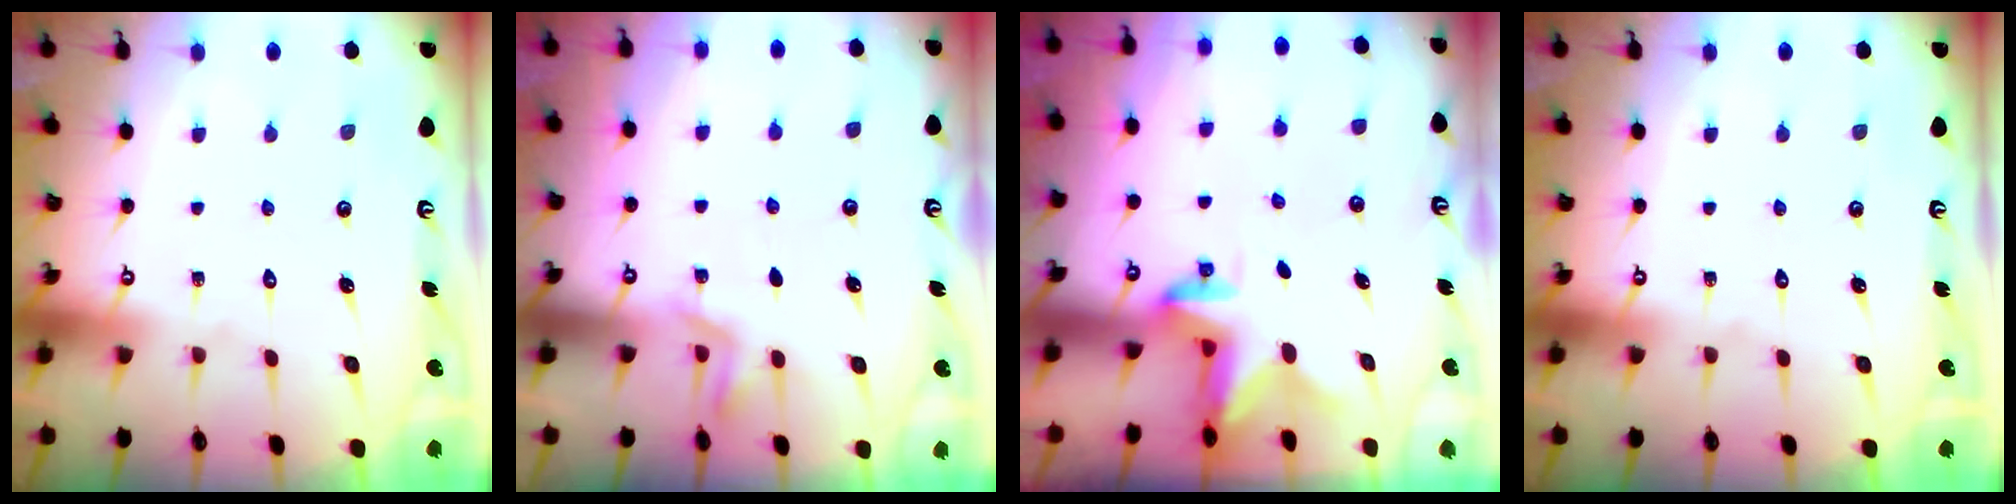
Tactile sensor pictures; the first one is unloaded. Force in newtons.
{"total": 2.9, "press": 2.3, "slide": 1.7}
{"total": 2.6, "press": 2.6, "slide": 0.4}
{"total": 0.0}